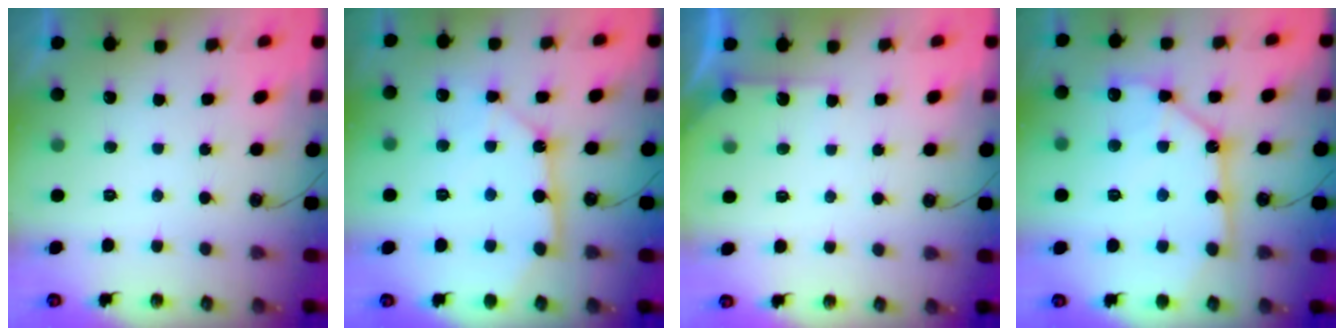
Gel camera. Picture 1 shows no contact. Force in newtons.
{"total": 12.6, "press": 12.5, "slide": 1.3}
{"total": 4.1, "press": 4.1, "slide": 0.3}
{"total": 14.9, "press": 14.8, "slide": 1.8}